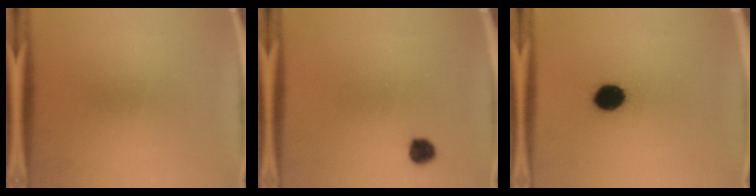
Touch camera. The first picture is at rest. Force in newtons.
{"total": 3.2}
{"total": 8.2}